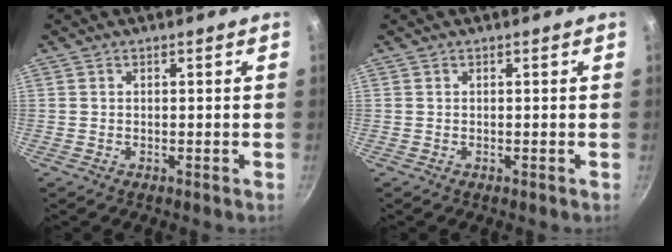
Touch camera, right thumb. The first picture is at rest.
{"total": 0.0}